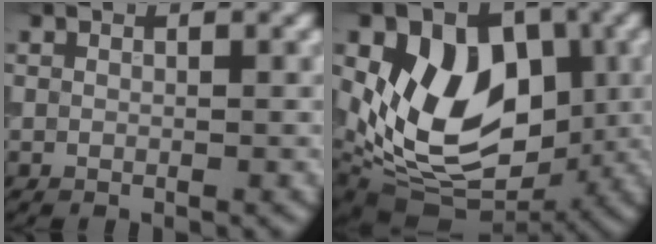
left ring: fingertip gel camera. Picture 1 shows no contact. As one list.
[{"total": 11.4, "force": [0.6, 8.0, 8.1], "torque": [-0.132, -0.017, 0.006]}]